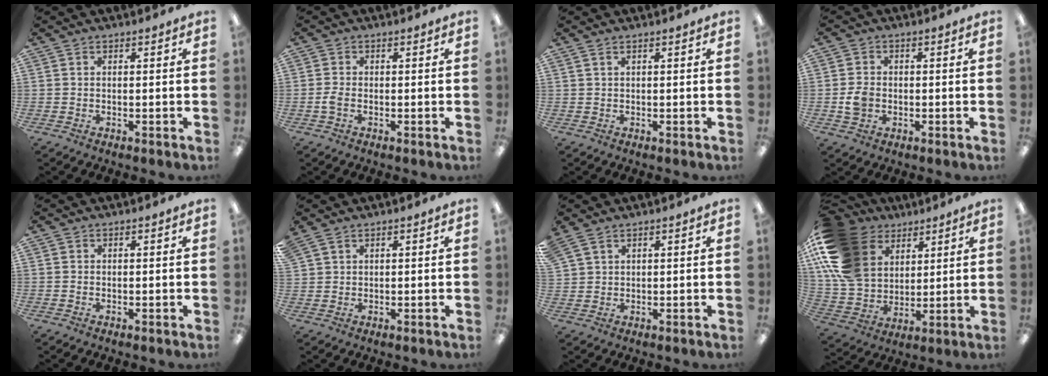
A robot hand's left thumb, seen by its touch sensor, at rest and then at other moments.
{"total": 2.0, "force": [-0.6, 1.2, 1.4], "torque": [-0.033, 0.000, -0.012]}
{"total": 0.9, "force": [0.4, 0.1, 0.8], "torque": [-0.016, 0.000, 0.007]}
{"total": 3.9, "force": [-0.7, 3.2, 2.1], "torque": [-0.027, 0.003, -0.013]}
{"total": 0.0}
{"total": 2.4, "force": [1.8, 1.2, 0.9], "torque": [-0.022, -0.003, 0.036]}
{"total": 3.4, "force": [2.6, 1.8, 1.2], "torque": [-0.030, -0.004, 0.051]}
{"total": 20.7, "force": [8.5, 14.9, 11.6], "torque": [-0.265, -0.030, 0.159]}